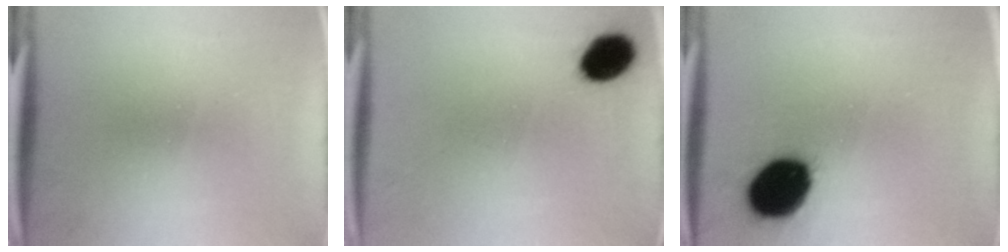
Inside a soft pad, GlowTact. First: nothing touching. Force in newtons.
{"total": 7.2}
{"total": 15.5}